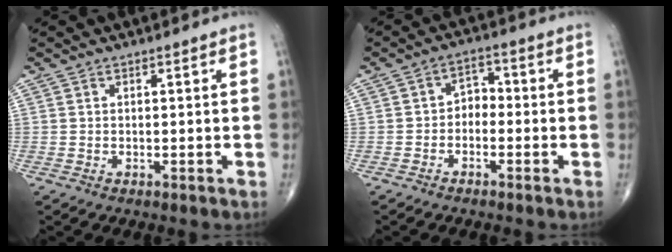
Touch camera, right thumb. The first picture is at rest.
{"total": 3.8, "force": [-1.1, 2.8, 2.3], "torque": [-0.016, 0.025, -0.032]}